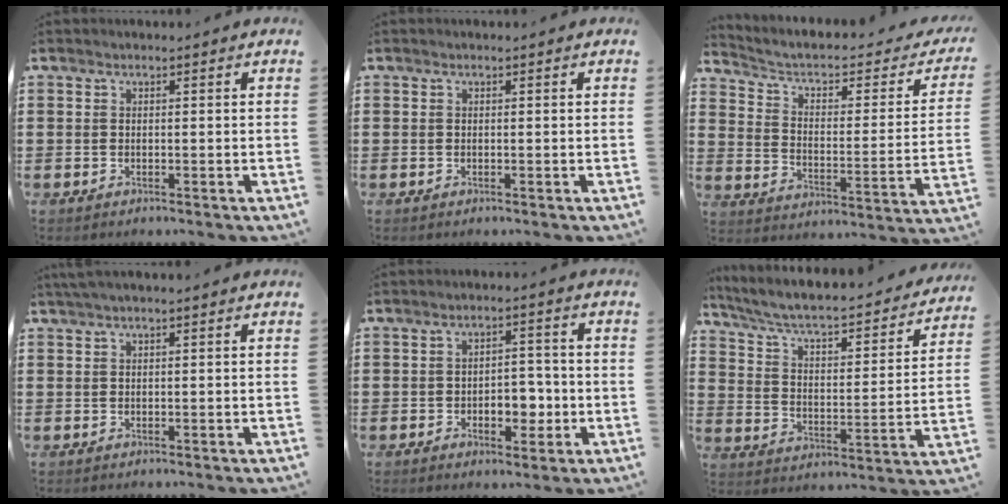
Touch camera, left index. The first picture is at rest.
{"total": 0.0}
{"total": 3.9, "force": [2.3, 1.8, 2.5], "torque": [-0.064, -0.019, 0.031]}
{"total": 1.0, "force": [0.5, -0.1, 0.8], "torque": [-0.015, -0.001, 0.010]}
{"total": 5.1, "force": [-1.5, 3.2, 3.7], "torque": [-0.054, 0.003, -0.032]}
{"total": 4.6, "force": [3.7, 0.7, 2.7], "torque": [-0.070, -0.037, 0.052]}